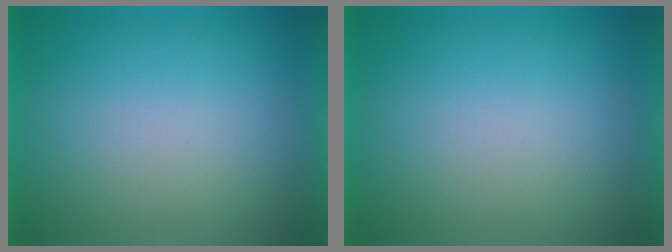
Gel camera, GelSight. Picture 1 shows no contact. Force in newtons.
{"total": 0.0}